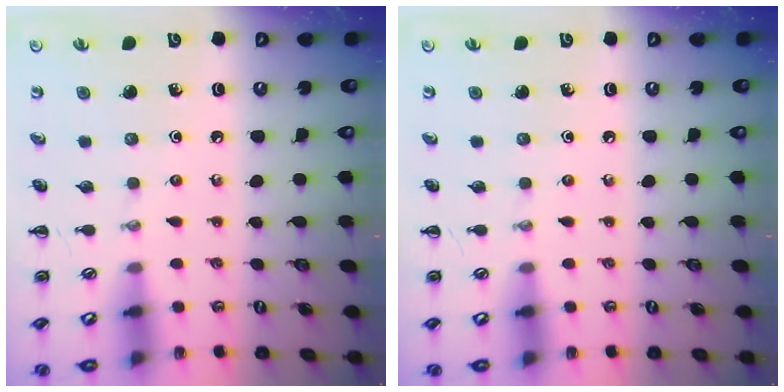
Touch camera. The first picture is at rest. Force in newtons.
{"total": 0.0}